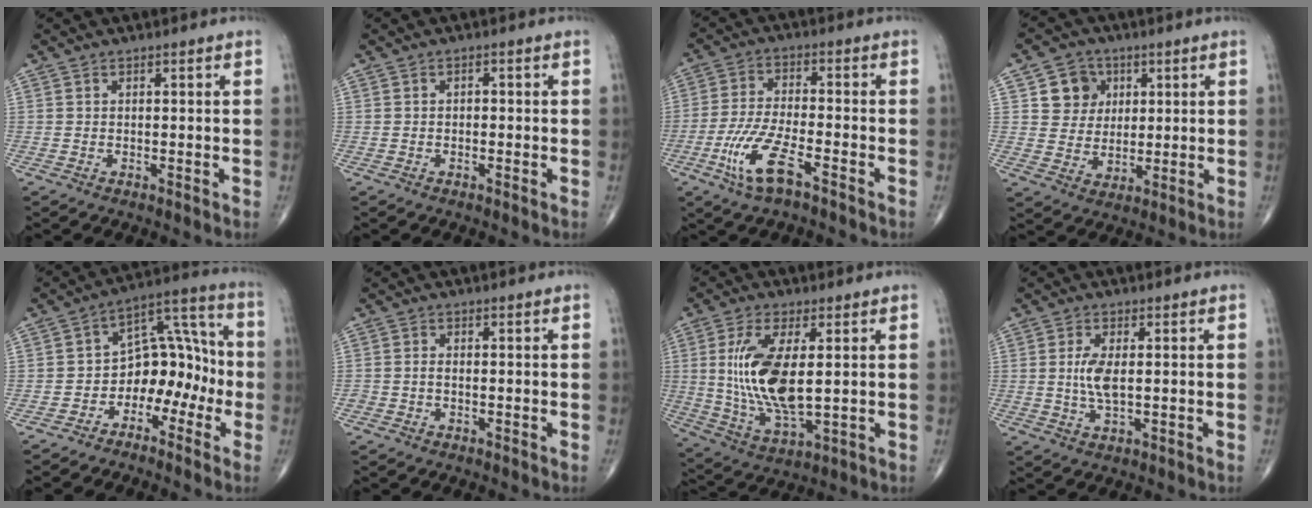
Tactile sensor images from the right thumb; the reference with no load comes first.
{"total": 0.9, "force": [-0.2, 0.7, 0.6], "torque": [-0.003, 0.004, -0.006]}
{"total": 9.8, "force": [-5.1, 2.8, 7.9], "torque": [-0.177, 0.017, -0.096]}
{"total": 8.2, "force": [2.6, 7.3, 2.4], "torque": [-0.005, -0.006, 0.047]}
{"total": 11.6, "force": [-3.9, 8.1, 7.4], "torque": [-0.059, 0.075, -0.071]}
{"total": 1.1, "force": [-0.3, 0.8, 0.7], "torque": [-0.012, 0.003, -0.006]}
{"total": 15.0, "force": [1.8, 6.1, 13.5], "torque": [-0.275, -0.021, 0.046]}
{"total": 5.0, "force": [0.4, 2.0, 4.5], "torque": [-0.096, -0.006, 0.009]}